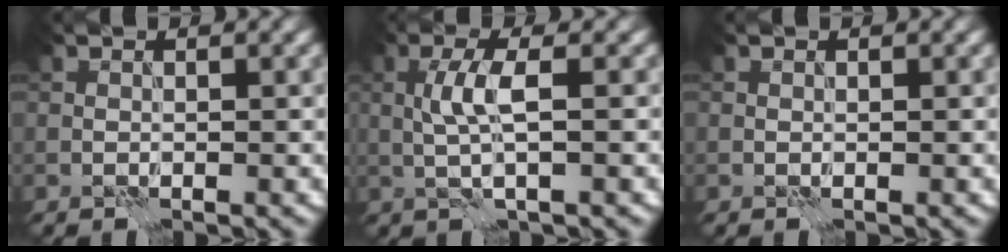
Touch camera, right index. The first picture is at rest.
{"total": 2.9, "force": [0.1, 0.3, 2.9], "torque": [-0.060, 0.007, 0.000]}
{"total": 0.0}